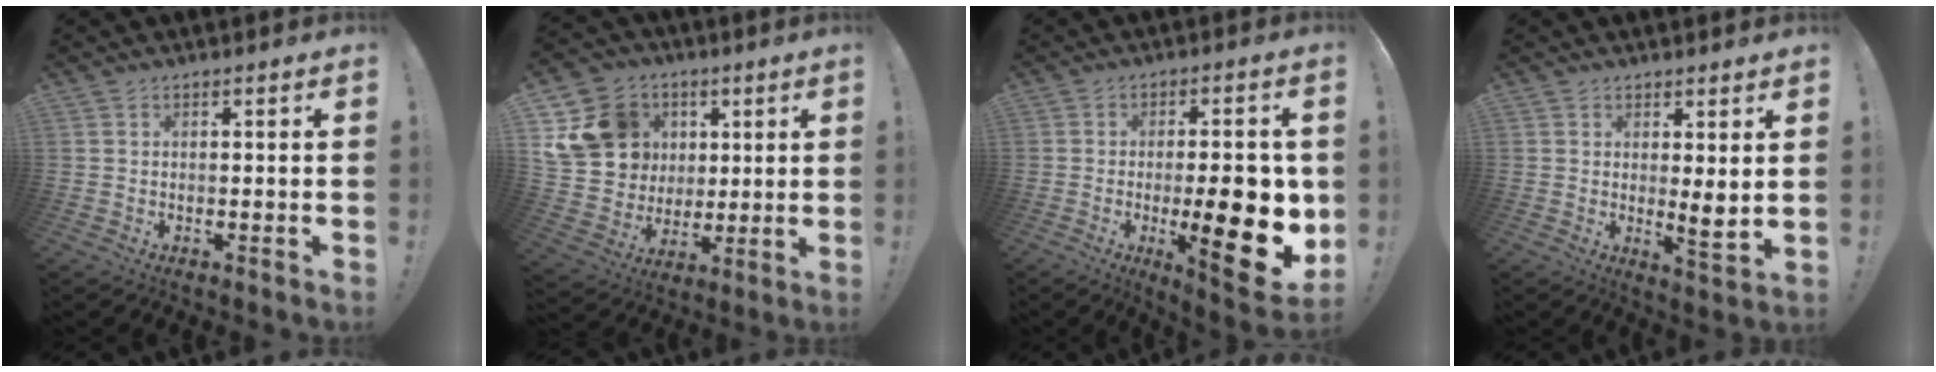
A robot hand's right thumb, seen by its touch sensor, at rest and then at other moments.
{"total": 17.0, "force": [4.8, 15.0, 6.5], "torque": [-0.095, -0.008, 0.119]}
{"total": 20.0, "force": [-3.3, 6.1, 18.7], "torque": [-0.246, -0.011, -0.040]}
{"total": 4.7, "force": [1.5, 0.5, 4.4], "torque": [-0.042, -0.033, 0.024]}